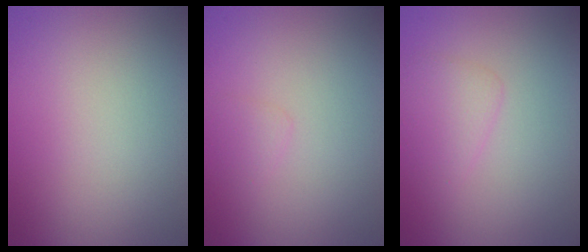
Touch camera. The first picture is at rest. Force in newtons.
{"total": 0.8, "press": 0.8, "slide": 0.1}
{"total": 1.8, "press": 1.8, "slide": 0.1}